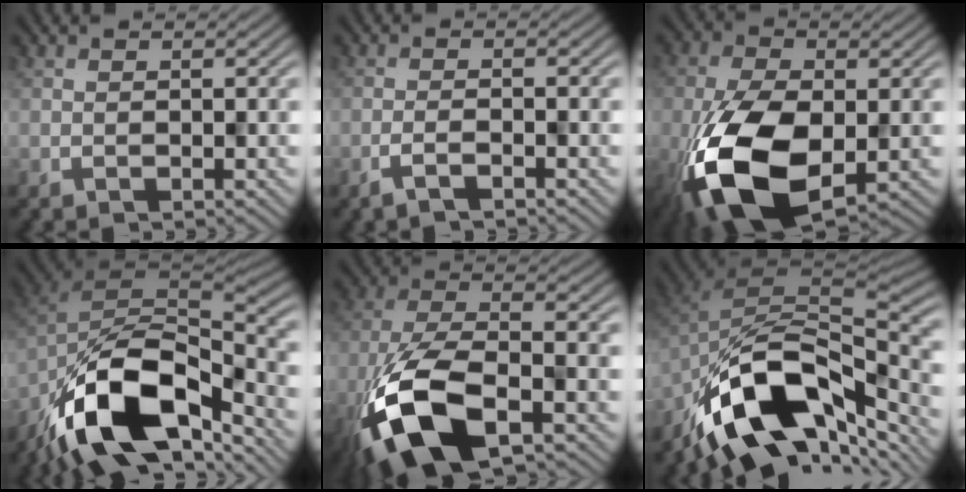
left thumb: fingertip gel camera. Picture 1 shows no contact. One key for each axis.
{"total": 2.0, "fx": -1.7, "fy": 0.3, "fz": 1.1, "tx": -0.011, "ty": 0.003, "tz": -0.035}
{"total": 13.5, "fx": -5.0, "fy": 7.1, "fz": 10.3, "tx": -0.227, "ty": -0.042, "tz": -0.078}
{"total": 16.3, "fx": -9.2, "fy": 8.3, "fz": 10.6, "tx": -0.204, "ty": -0.018, "tz": -0.167}
{"total": 12.7, "fx": -7.0, "fy": 5.1, "fz": 9.2, "tx": -0.199, "ty": -0.020, "tz": -0.139}
{"total": 14.7, "fx": -7.9, "fy": 8.0, "fz": 9.5, "tx": -0.171, "ty": 0.003, "tz": -0.144}